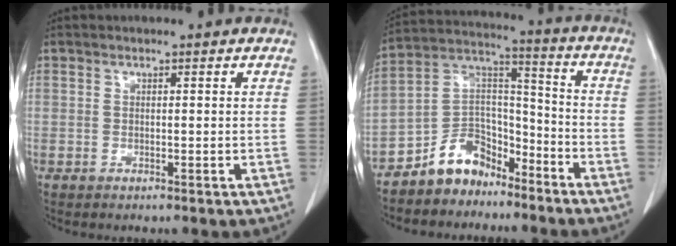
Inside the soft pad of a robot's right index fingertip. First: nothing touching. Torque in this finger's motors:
{"motor_torque": [-0.10, -0.02, -0.88, -0.21]}